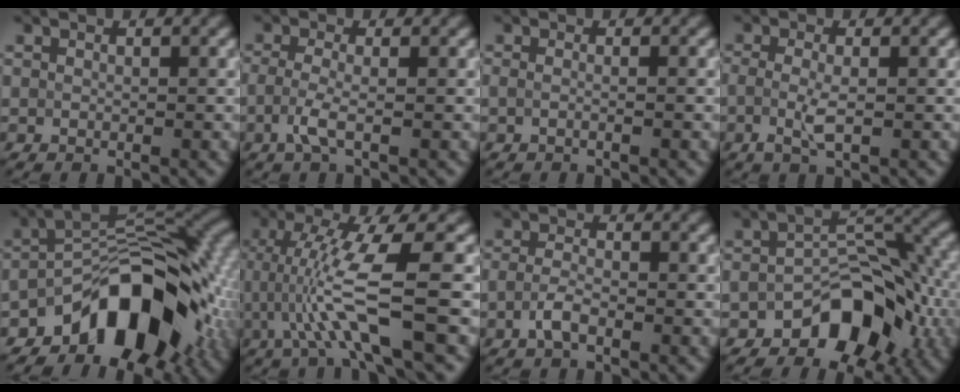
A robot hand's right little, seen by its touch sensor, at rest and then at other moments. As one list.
[{"total": 2.2, "force": [-0.9, 0.5, 1.9], "torque": [-0.048, -0.002, -0.023]}, {"total": 1.8, "force": [0.1, 1.0, 1.5], "torque": [-0.001, -0.005, -0.023]}, {"total": 2.0, "force": [-0.5, 0.5, 1.9], "torque": [-0.046, -0.007, -0.008]}, {"total": 10.4, "force": [-4.8, 5.5, 7.4], "torque": [-0.088, 0.014, -0.085]}, {"total": 7.8, "force": [-1.1, 1.2, 7.6], "torque": [-0.139, -0.007, -0.017]}, {"total": 1.8, "force": [-1.0, 0.7, 1.3], "torque": [-0.032, 0.001, -0.024]}, {"total": 7.5, "force": [-3.6, 4.5, 4.8], "torque": [-0.052, 0.008, -0.066]}]